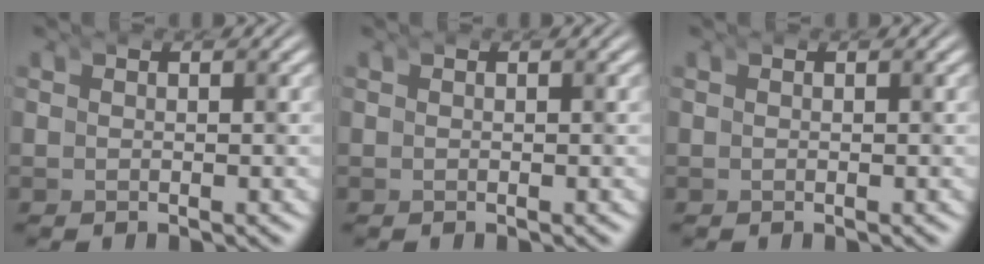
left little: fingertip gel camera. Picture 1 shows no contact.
{"total": 0.0}
{"total": 0.0}